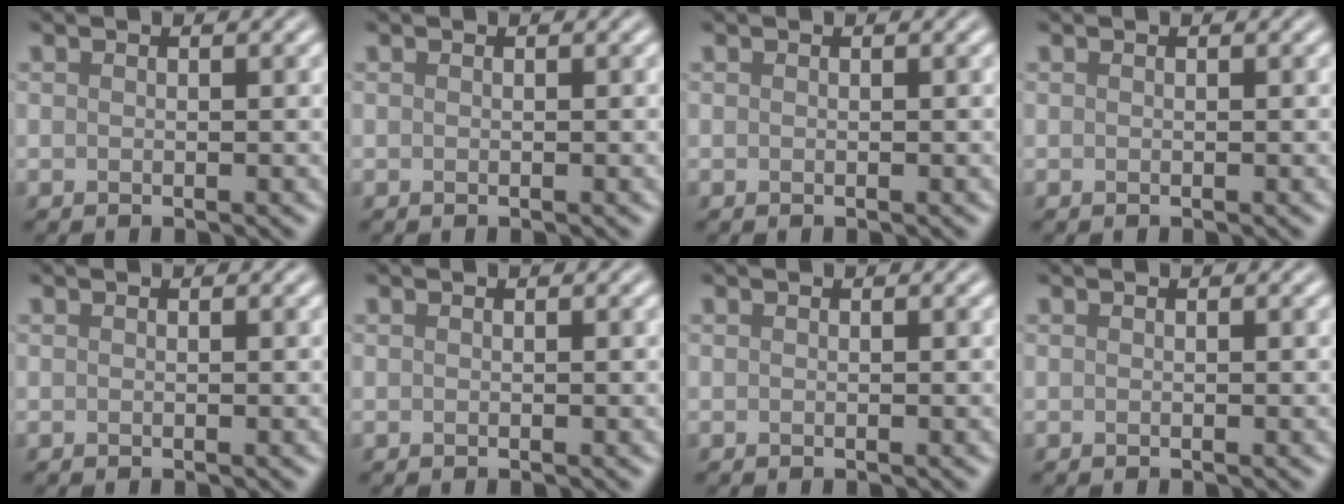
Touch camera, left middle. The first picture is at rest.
{"total": 0.0}
{"total": 0.0}
{"total": 0.0}
{"total": 0.0}
{"total": 0.0}
{"total": 0.0}
{"total": 0.0}